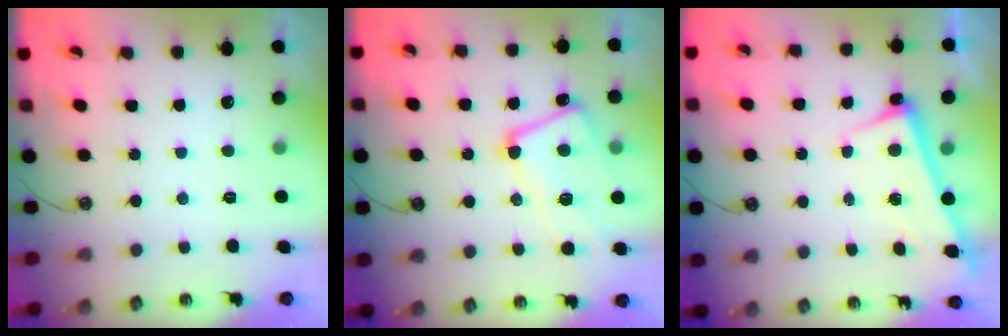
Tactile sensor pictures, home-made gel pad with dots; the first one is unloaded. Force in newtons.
{"total": 6.0, "press": 5.9, "slide": 1.3}
{"total": 2.5, "press": 2.4, "slide": 0.7}